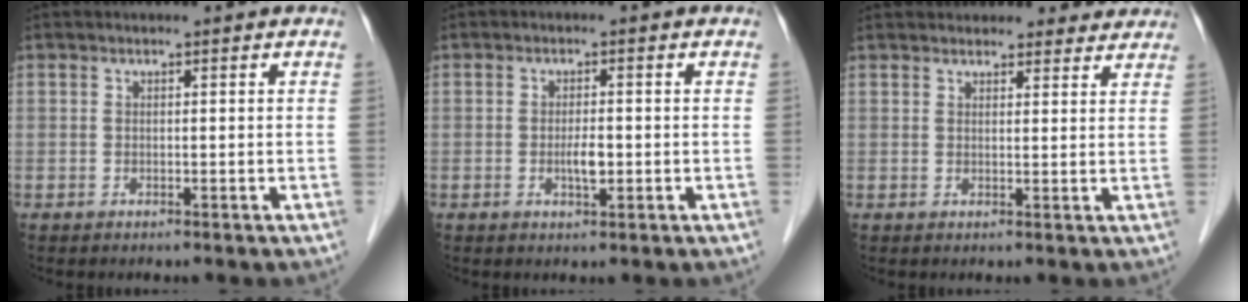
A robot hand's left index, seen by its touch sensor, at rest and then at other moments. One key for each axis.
{"total": 2.6, "fx": -0.6, "fy": 0.7, "fz": 2.4, "tx": -0.046, "ty": 0.001, "tz": -0.007}
{"total": 12.7, "fx": 11.7, "fy": 4.1, "fz": 3.1, "tx": -0.017, "ty": 0.033, "tz": 0.140}